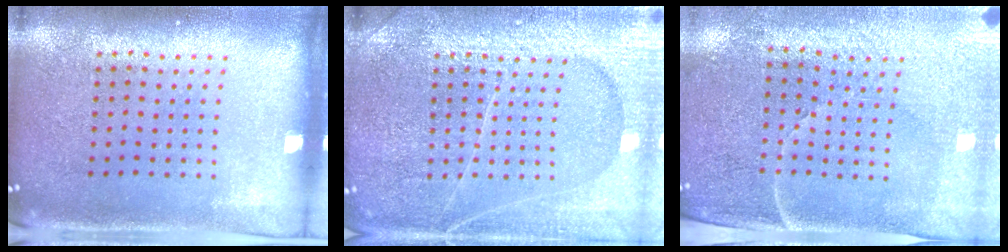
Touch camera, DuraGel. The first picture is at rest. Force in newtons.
{"total": 6.5, "press": 6.4, "slide": 0.8}
{"total": 3.3, "press": 3.2, "slide": 1.0}